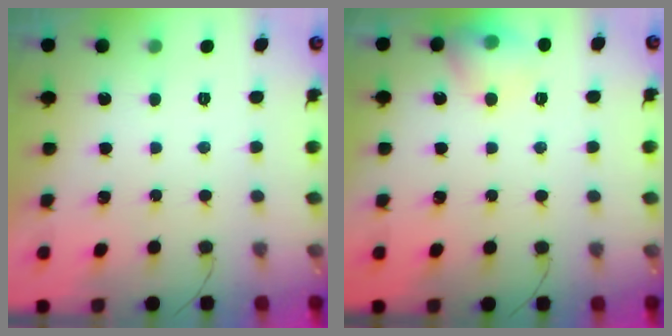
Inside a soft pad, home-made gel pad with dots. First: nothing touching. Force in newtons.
{"total": 10.6, "press": 10.5, "slide": 1.6}